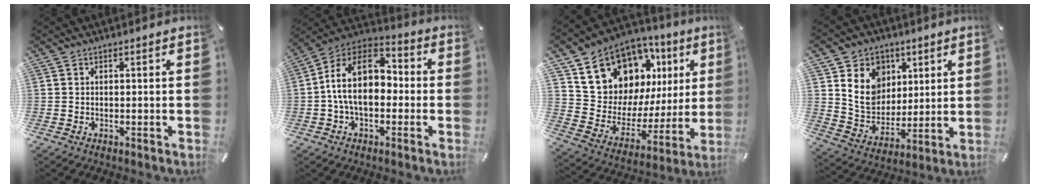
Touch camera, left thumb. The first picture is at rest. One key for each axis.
{"total": 14.5, "fx": -0.8, "fy": 9.7, "fz": 10.7, "tx": -0.212, "ty": 0.015, "tz": -0.018}
{"total": 15.3, "fx": 10.1, "fy": 10.7, "fz": 4.1, "tx": -0.074, "ty": -0.089, "tz": 0.196}
{"total": 12.7, "fx": 4.1, "fy": 11.1, "fz": 4.5, "tx": -0.088, "ty": -0.011, "tz": 0.085}